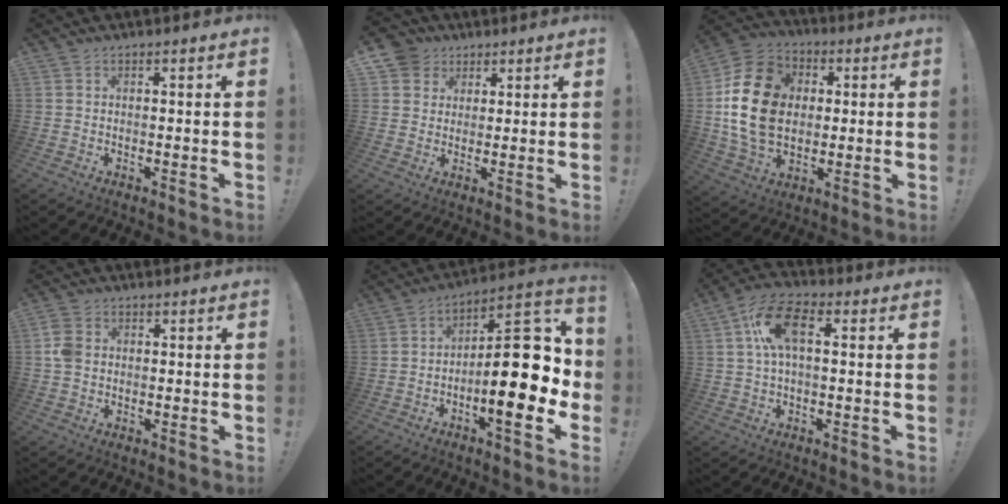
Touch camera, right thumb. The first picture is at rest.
{"total": 6.5, "force": [3.0, 5.7, 0.9], "torque": [-0.020, -0.018, 0.061]}
{"total": 21.7, "force": [1.8, 16.5, 13.9], "torque": [-0.243, 0.014, 0.040]}
{"total": 5.0, "force": [0.3, 3.9, 3.1], "torque": [-0.067, 0.006, 0.007]}
{"total": 21.9, "force": [-2.3, 8.3, 20.1], "torque": [-0.291, 0.015, -0.032]}
{"total": 12.1, "force": [2.4, 6.1, 10.2], "torque": [-0.195, 0.010, 0.044]}